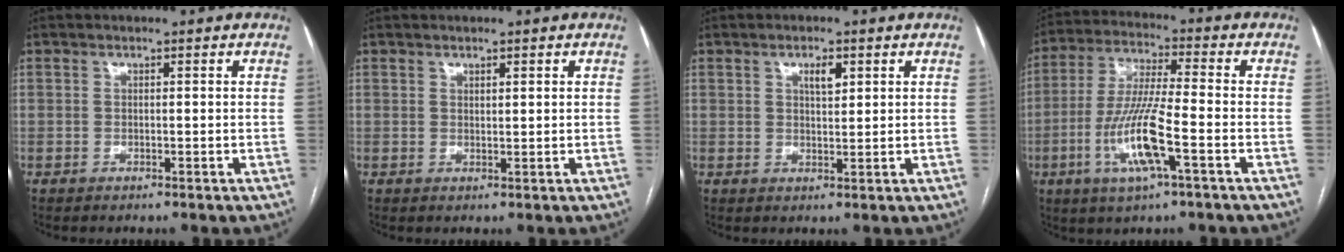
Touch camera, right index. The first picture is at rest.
{"total": 1.0, "force": [0.6, 0.2, 0.7], "torque": [-0.016, -0.001, 0.011]}
{"total": 2.8, "force": [1.3, 1.0, 2.2], "torque": [-0.036, 0.000, 0.022]}
{"total": 12.0, "force": [-4.0, 0.8, 11.2], "torque": [-0.231, -0.009, -0.078]}